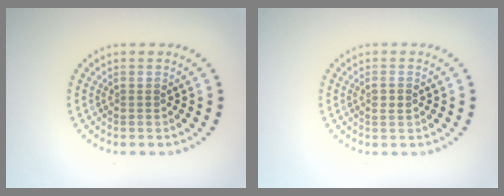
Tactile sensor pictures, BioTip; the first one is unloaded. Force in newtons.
{"total": 1.1, "press": 1.0, "slide": 0.4}